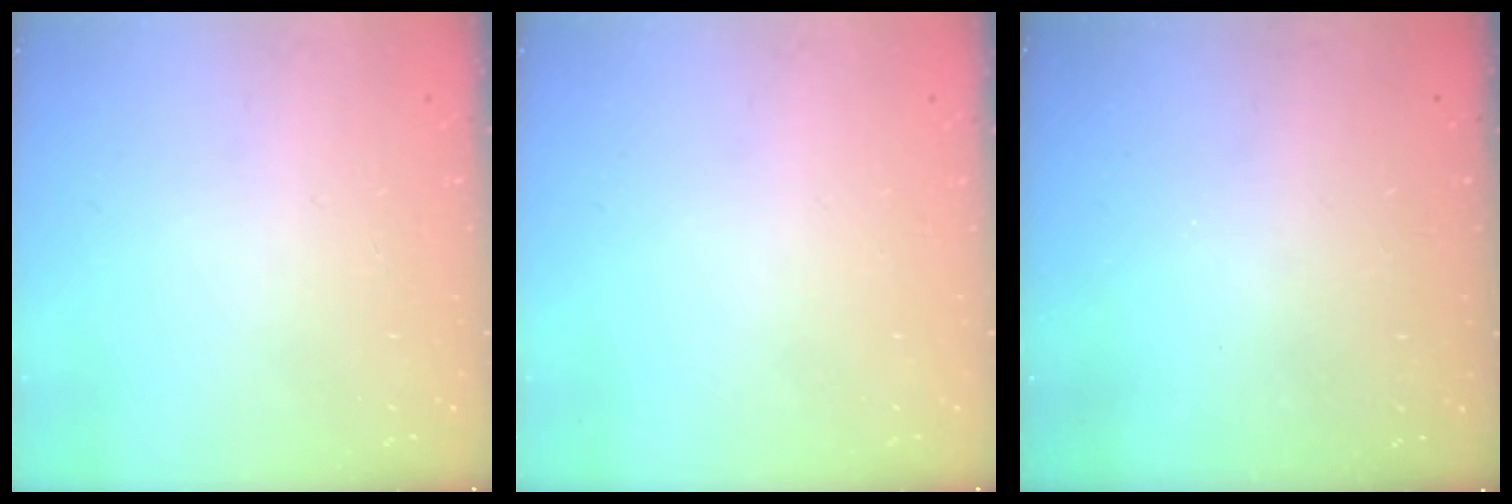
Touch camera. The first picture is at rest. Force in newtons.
{"total": 0.0}
{"total": 3.0, "press": 3.0, "slide": 0.1}